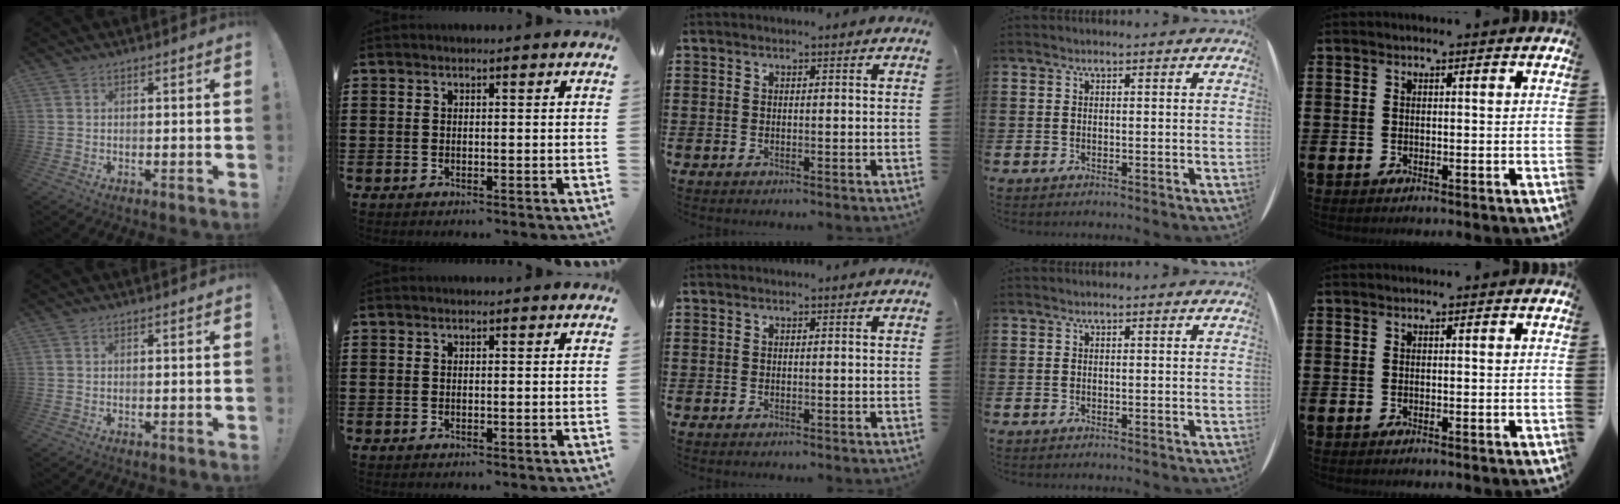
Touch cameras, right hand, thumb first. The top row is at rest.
{}